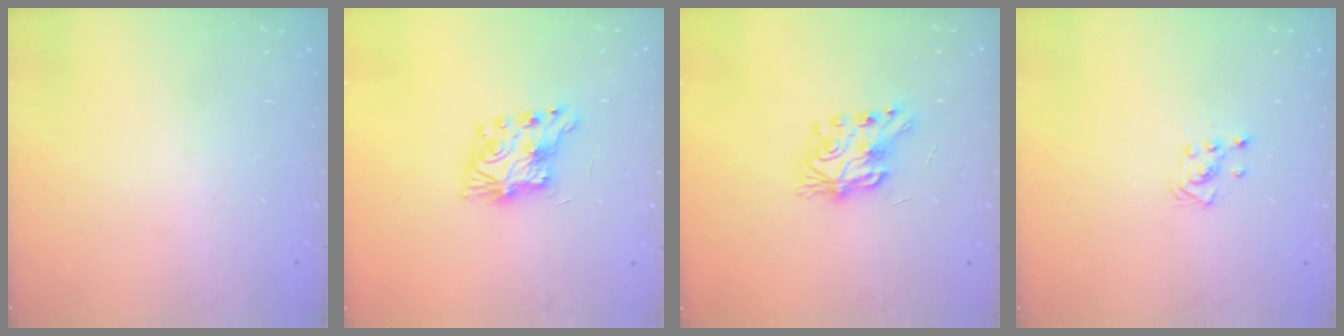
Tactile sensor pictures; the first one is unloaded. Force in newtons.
{"total": 7.3, "press": 7.3, "slide": 0.1}
{"total": 7.8, "press": 7.8, "slide": 0.5}
{"total": 2.9, "press": 2.8, "slide": 0.3}